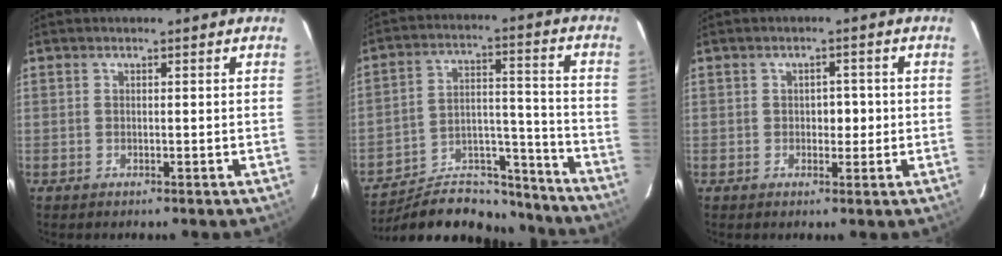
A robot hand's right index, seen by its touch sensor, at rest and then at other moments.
{"total": 16.7, "force": [-15.8, 4.0, 3.7], "torque": [-0.062, 0.038, -0.248]}
{"total": 2.5, "force": [-0.2, 1.6, 2.0], "torque": [-0.022, 0.004, -0.001]}